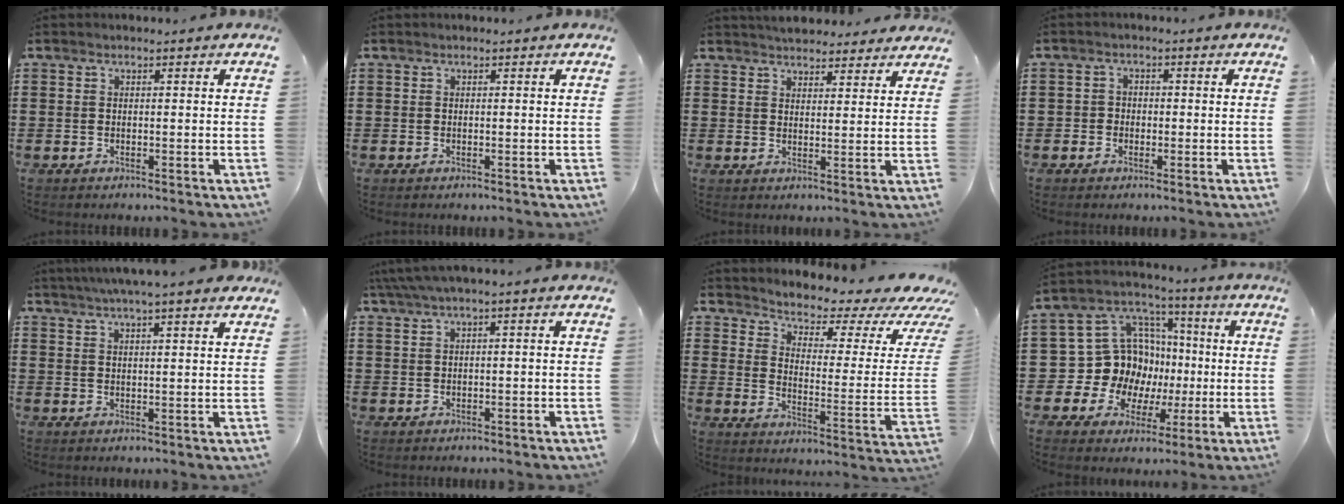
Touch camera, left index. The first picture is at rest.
{"total": 0.0}
{"total": 3.6, "force": [3.5, 0.6, 0.3], "torque": [-0.017, -0.011, 0.065]}
{"total": 1.6, "force": [-0.6, 1.4, 0.3], "torque": [-0.011, 0.003, -0.015]}
{"total": 4.3, "force": [3.6, -0.4, 2.2], "torque": [-0.053, -0.006, 0.064]}
{"total": 2.1, "force": [0.4, 0.1, 2.1], "torque": [-0.045, -0.004, 0.004]}
{"total": 3.0, "force": [2.5, 0.7, 1.4], "torque": [-0.039, -0.034, 0.032]}
{"total": 13.4, "force": [0.0, 12.6, 4.6], "torque": [-0.137, -0.018, 0.015]}